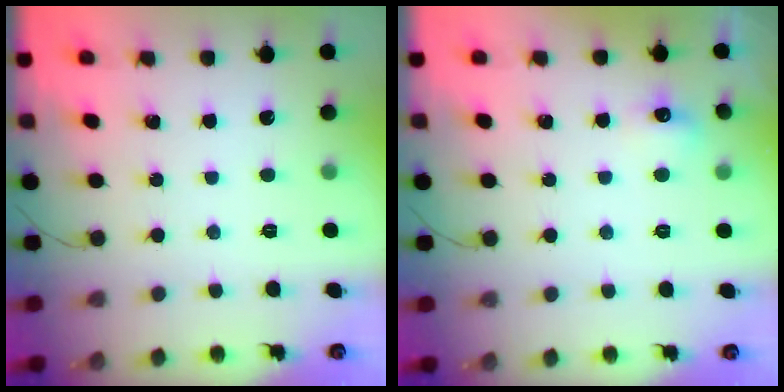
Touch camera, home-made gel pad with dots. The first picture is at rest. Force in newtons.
{"total": 5.6, "press": 5.4, "slide": 1.6}